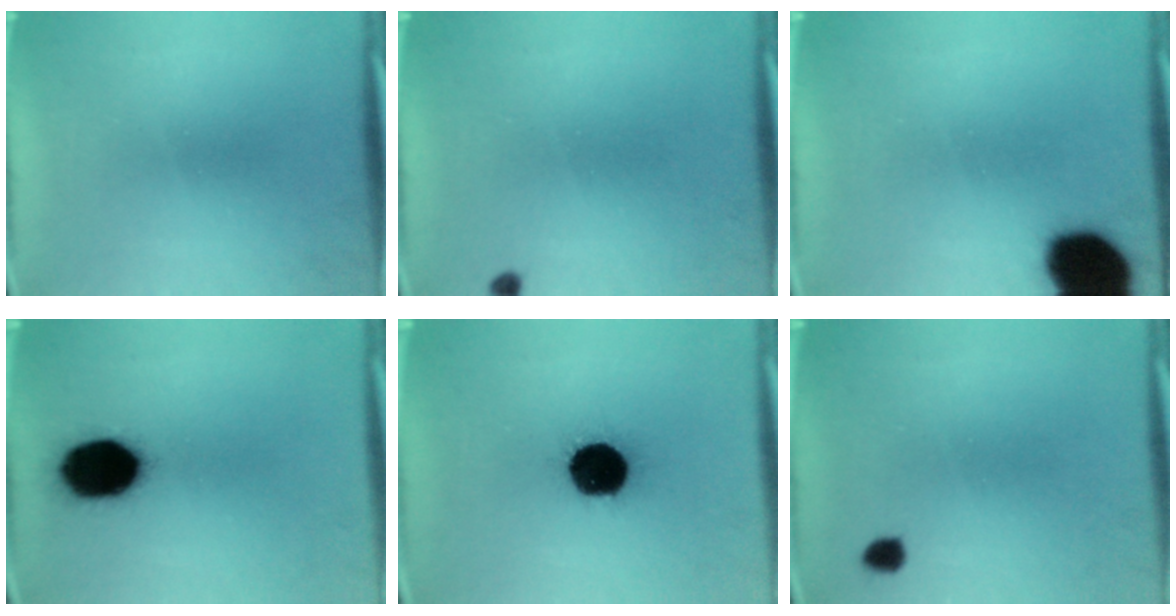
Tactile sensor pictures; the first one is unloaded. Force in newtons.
{"total": 0.8}
{"total": 17.3}
{"total": 17.5}
{"total": 18.7}
{"total": 1.9}